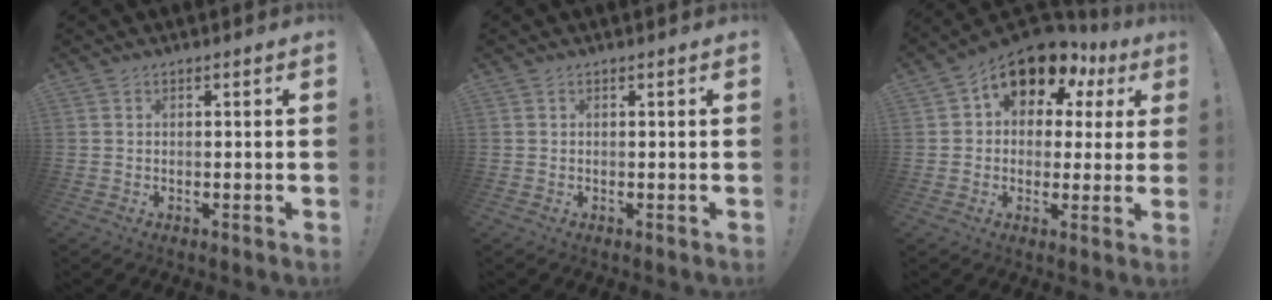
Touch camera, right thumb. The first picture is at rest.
{"total": 0.0}
{"total": 12.0, "force": [8.2, 6.6, 5.9], "torque": [-0.087, -0.063, 0.146]}